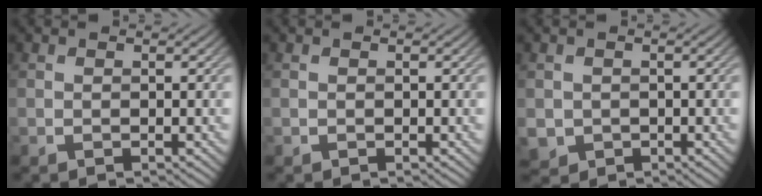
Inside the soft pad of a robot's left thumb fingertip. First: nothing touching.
{"total": 0.0}
{"total": 2.4, "force": [-0.4, 2.3, 0.5], "torque": [-0.021, -0.017, -0.007]}